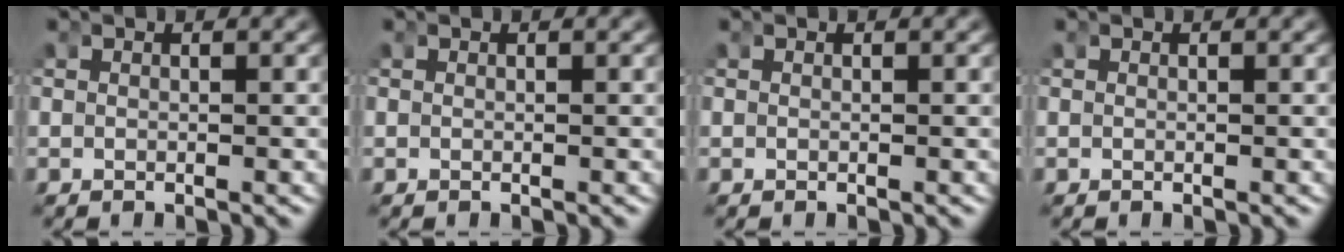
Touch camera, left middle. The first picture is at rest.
{"total": 0.0}
{"total": 0.0}
{"total": 0.0}